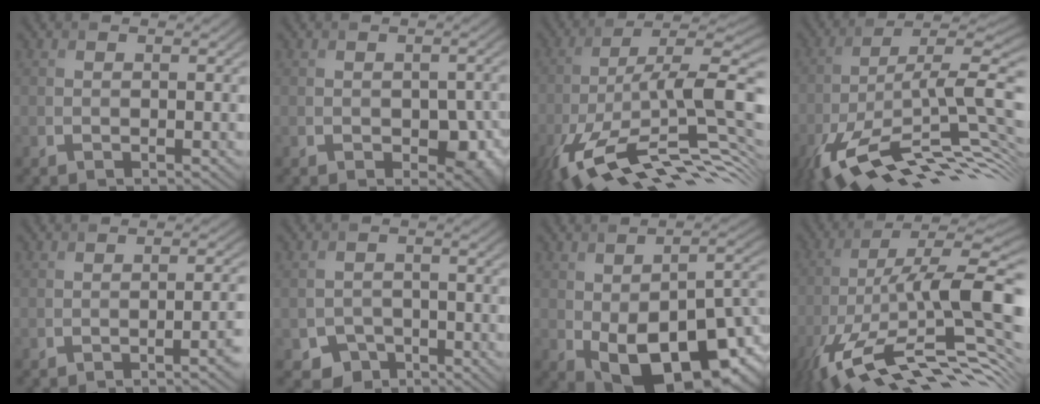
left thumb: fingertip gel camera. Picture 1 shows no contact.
{"total": 4.5, "force": [-1.1, 2.9, 3.2], "torque": [-0.046, -0.021, -0.011]}
{"total": 17.3, "force": [-7.1, 5.6, 14.8], "torque": [-0.255, 0.009, -0.137]}
{"total": 16.2, "force": [-7.9, 5.1, 13.2], "torque": [-0.232, 0.002, -0.149]}
{"total": 2.9, "force": [-1.3, 0.7, 2.5], "torque": [-0.028, 0.008, -0.024]}
{"total": 3.6, "force": [-2.3, 2.6, 0.9], "torque": [-0.015, -0.008, -0.044]}
{"total": 17.2, "force": [-6.1, 9.3, 13.1], "torque": [-0.196, -0.030, -0.086]}
{"total": 17.9, "force": [-6.1, 5.0, 16.1], "torque": [-0.270, 0.009, -0.122]}